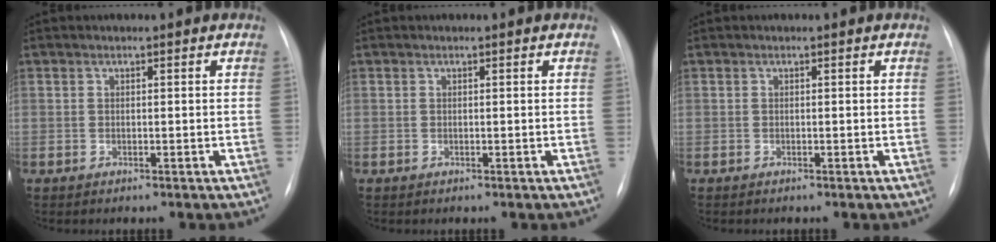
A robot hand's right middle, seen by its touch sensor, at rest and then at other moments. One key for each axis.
{"total": 0.0}
{"total": 0.0}